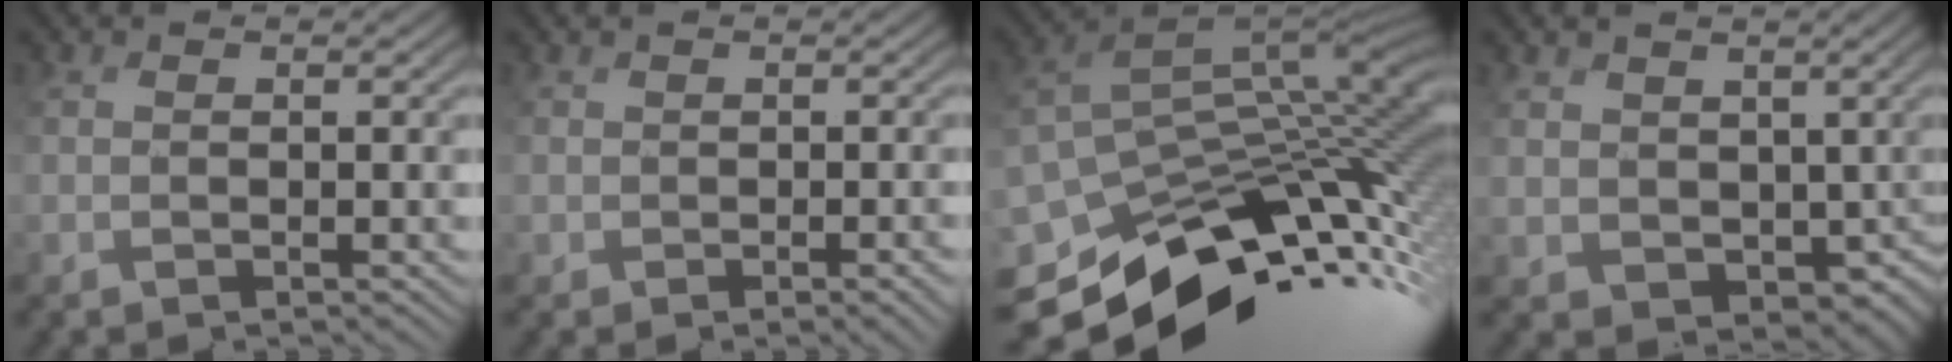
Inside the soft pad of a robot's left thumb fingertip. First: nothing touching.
{"total": 0.9, "force": [-0.8, 0.2, 0.3], "torque": [-0.006, -0.004, 0.001]}
{"total": 11.6, "force": [-7.0, 6.6, 6.5], "torque": [-0.142, -0.010, -0.113]}
{"total": 3.5, "force": [0.8, 3.3, 0.7], "torque": [-0.033, -0.028, 0.032]}